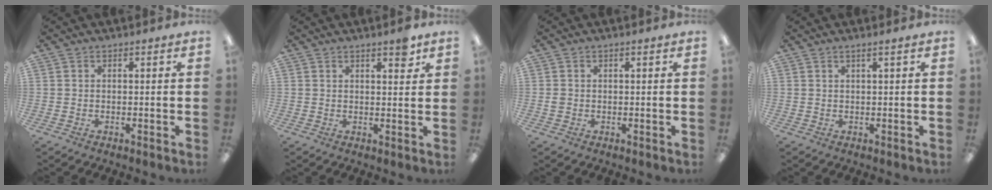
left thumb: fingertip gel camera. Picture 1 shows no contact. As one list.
[{"total": 4.2, "force": [2.9, 1.2, 2.8], "torque": [-0.028, -0.017, 0.042]}, {"total": 0.9, "force": [-0.1, 0.8, 0.4], "torque": [-0.008, 0.004, -0.004]}, {"total": 1.2, "force": [0.6, 0.0, 1.0], "torque": [-0.019, -0.002, 0.011]}]